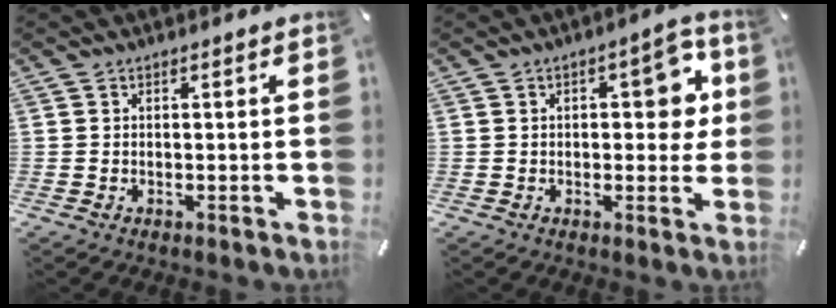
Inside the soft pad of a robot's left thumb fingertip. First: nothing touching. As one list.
[{"total": 9.4, "force": [1.8, 4.7, 8.0], "torque": [-0.087, -0.008, 0.019]}]